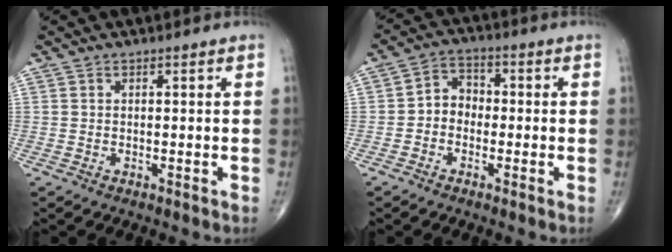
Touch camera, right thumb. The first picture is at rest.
{"total": 5.0, "force": [-1.2, 4.1, 2.5], "torque": [-0.019, 0.023, -0.037]}